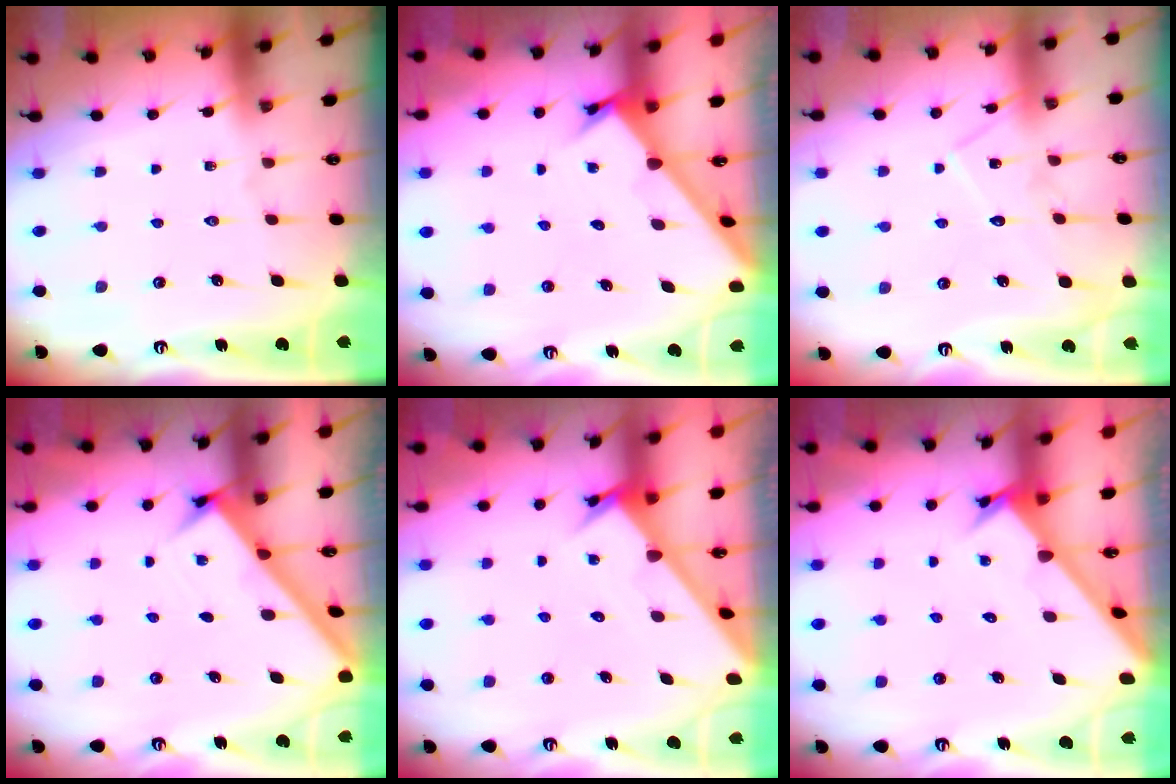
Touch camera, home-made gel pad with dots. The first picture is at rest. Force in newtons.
{"total": 1.9, "press": 1.9, "slide": 0.2}
{"total": 10.6, "press": 10.6, "slide": 0.3}
{"total": 2.5, "press": 2.5, "slide": 0.3}
{"total": 2.9, "press": 2.9, "slide": 0.1}
{"total": 2.4, "press": 2.4, "slide": 0.1}